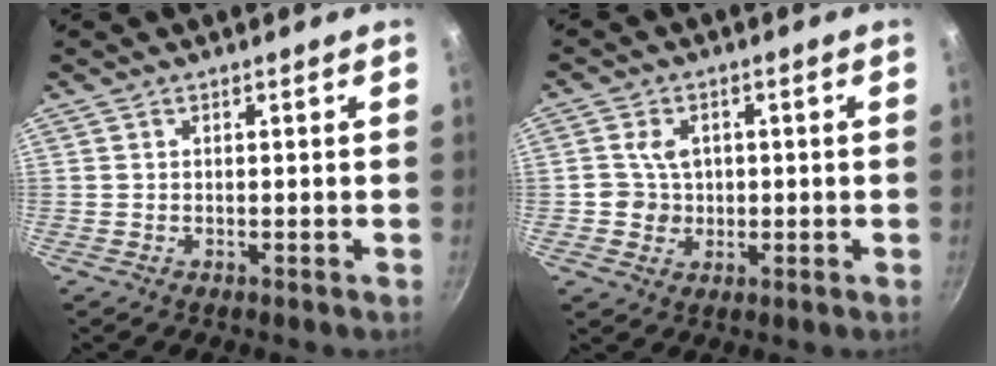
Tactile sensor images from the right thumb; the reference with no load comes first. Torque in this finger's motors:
{"motor_torque": [0.87, 0.21, -0.06, 0.10, 0.14]}